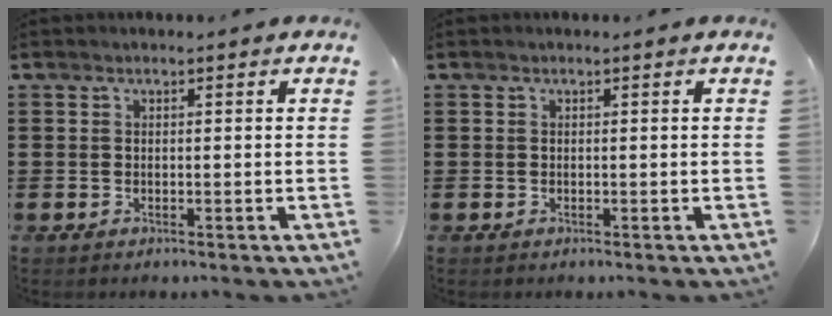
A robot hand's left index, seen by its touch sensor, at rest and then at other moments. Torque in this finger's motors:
{"motor_torque": [-0.04, -0.04, 0.00, 0.00]}